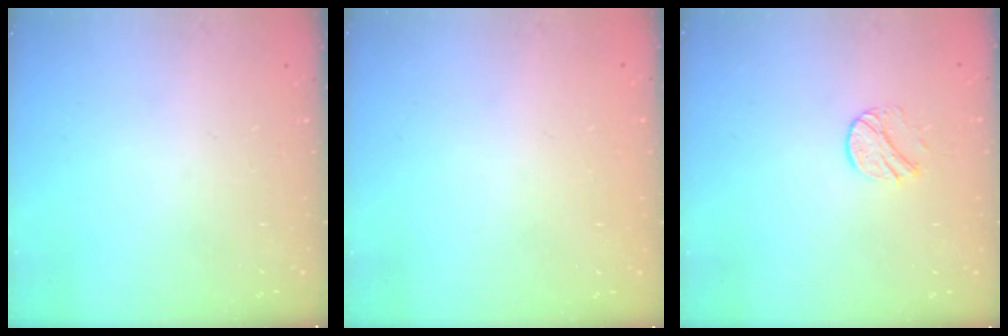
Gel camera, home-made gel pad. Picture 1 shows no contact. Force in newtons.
{"total": 0.6, "press": 0.6, "slide": 0.0}
{"total": 8.0, "press": 8.0, "slide": 0.7}